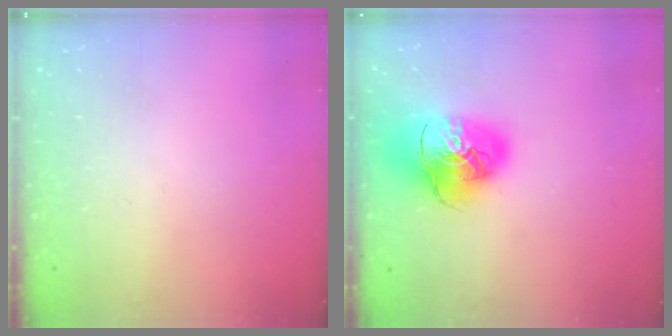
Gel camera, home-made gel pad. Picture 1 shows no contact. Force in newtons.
{"total": 16.9, "press": 16.8, "slide": 2.0}